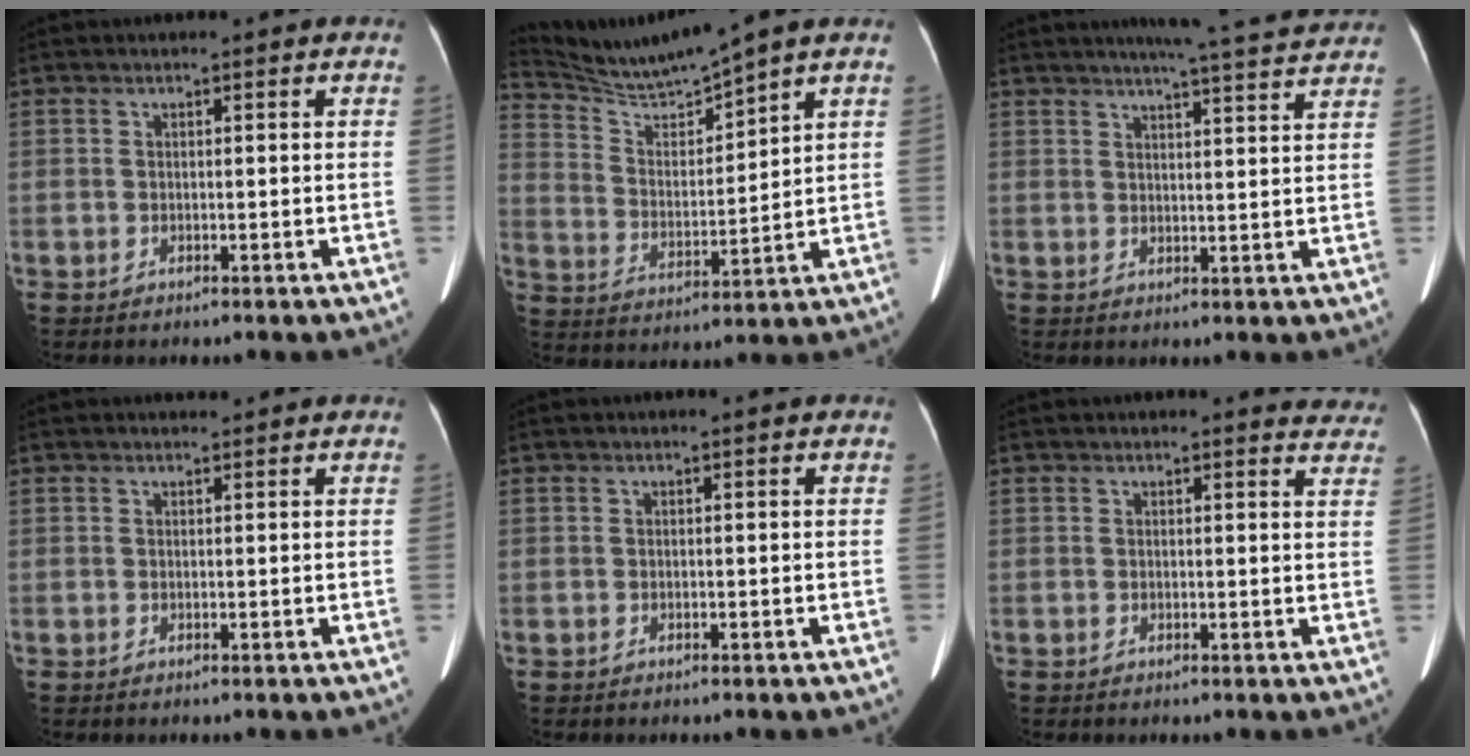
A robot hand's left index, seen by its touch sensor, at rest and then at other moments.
{"total": 8.8, "force": [8.3, -1.9, 2.1], "torque": [-0.055, -0.007, 0.174]}
{"total": 12.4, "force": [11.4, 0.0, 4.7], "torque": [-0.069, 0.001, 0.133]}
{"total": 1.6, "force": [1.5, 0.4, 0.3], "torque": [-0.008, 0.010, 0.024]}
{"total": 0.7, "force": [0.7, 0.0, 0.3], "torque": [-0.006, 0.005, 0.012]}
{"total": 8.6, "force": [8.3, 1.9, 1.2], "torque": [0.024, -0.013, 0.057]}